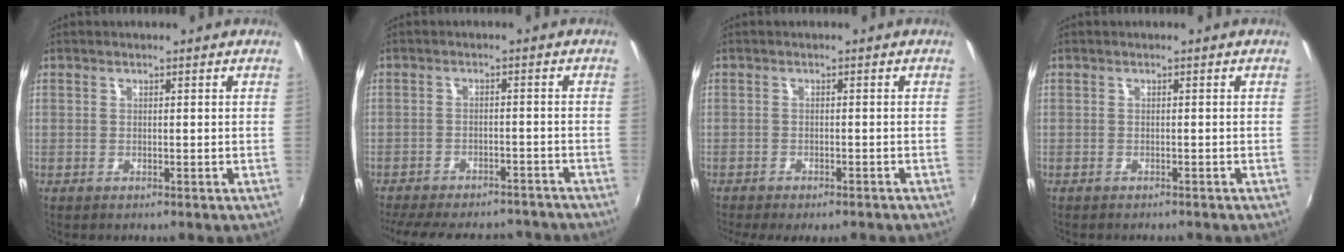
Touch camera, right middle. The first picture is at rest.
{"total": 19.1, "force": [-16.2, 6.6, 7.7], "torque": [-0.168, -0.001, -0.212]}
{"total": 6.1, "force": [-5.1, 1.4, 3.1], "torque": [-0.071, -0.026, -0.075]}
{"total": 1.5, "force": [-1.4, 0.4, 0.4], "torque": [-0.012, -0.007, -0.018]}